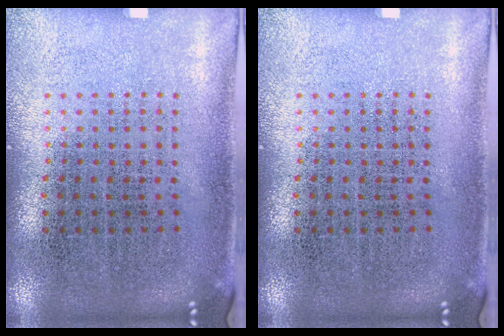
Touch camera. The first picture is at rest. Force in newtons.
{"total": 0.0}